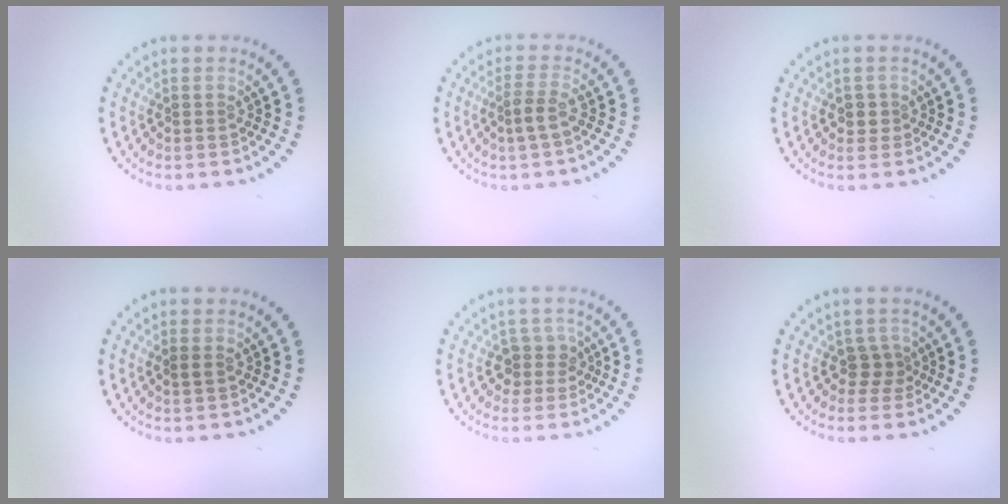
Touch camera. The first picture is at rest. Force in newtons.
{"total": 1.9, "press": 1.5, "slide": 1.2}
{"total": 1.2, "press": 1.1, "slide": 0.5}
{"total": 0.7, "press": 0.7, "slide": 0.1}
{"total": 2.0, "press": 1.6, "slide": 1.2}
{"total": 1.7, "press": 1.1, "slide": 1.3}